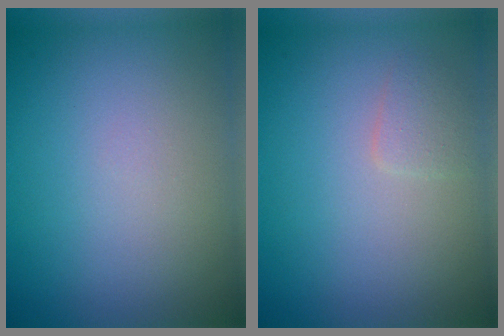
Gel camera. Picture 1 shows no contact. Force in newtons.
{"total": 1.2, "press": 1.2, "slide": 0.0}